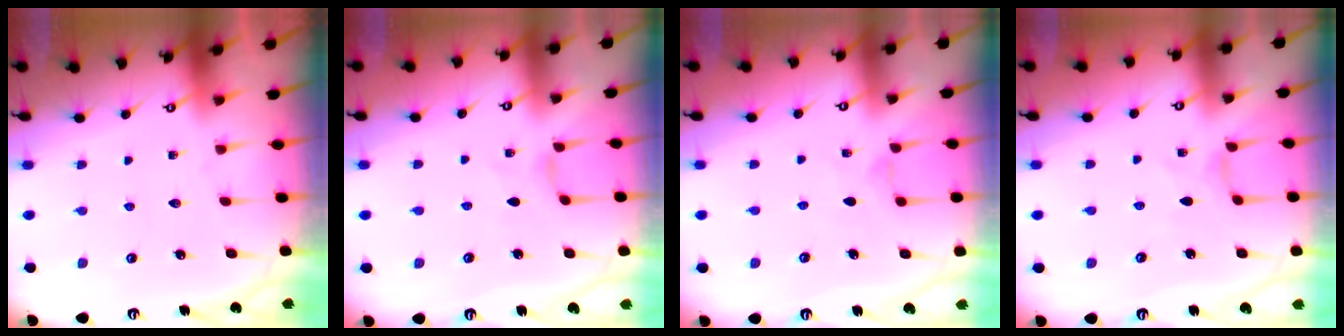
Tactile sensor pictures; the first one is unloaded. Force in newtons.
{"total": 0.0}
{"total": 0.6, "press": 0.5, "slide": 0.2}
{"total": 0.0}